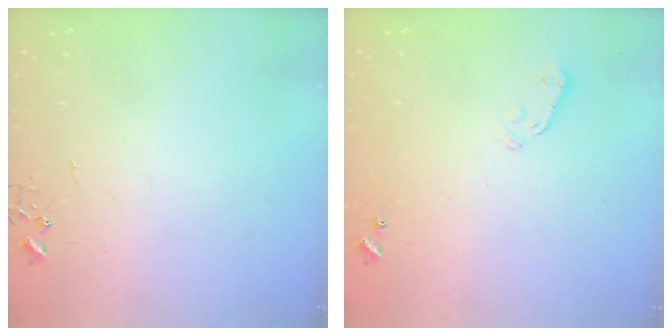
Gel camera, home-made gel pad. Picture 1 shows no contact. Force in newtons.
{"total": 4.1, "press": 4.0, "slide": 0.7}